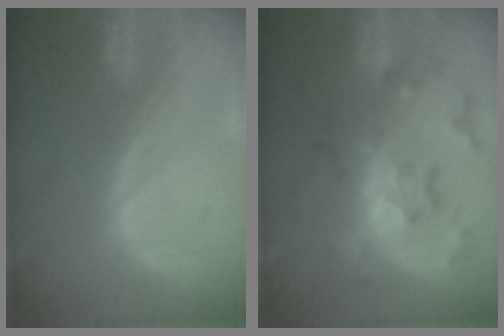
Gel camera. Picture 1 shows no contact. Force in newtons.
{"total": 9.4, "press": 9.4, "slide": 0.7}